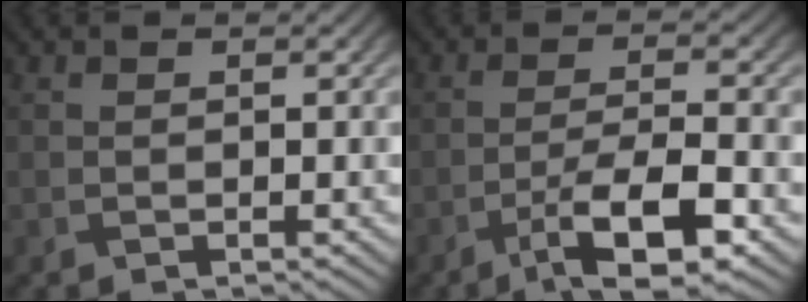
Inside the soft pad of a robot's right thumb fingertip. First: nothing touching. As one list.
[{"total": 8.8, "force": [-4.8, 2.1, 7.0], "torque": [-0.125, 0.000, -0.082]}]